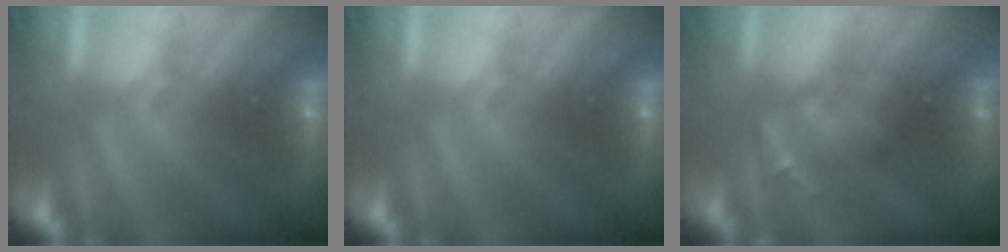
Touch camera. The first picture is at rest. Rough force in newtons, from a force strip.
{"total": 0.0}
{"total": 2.4}